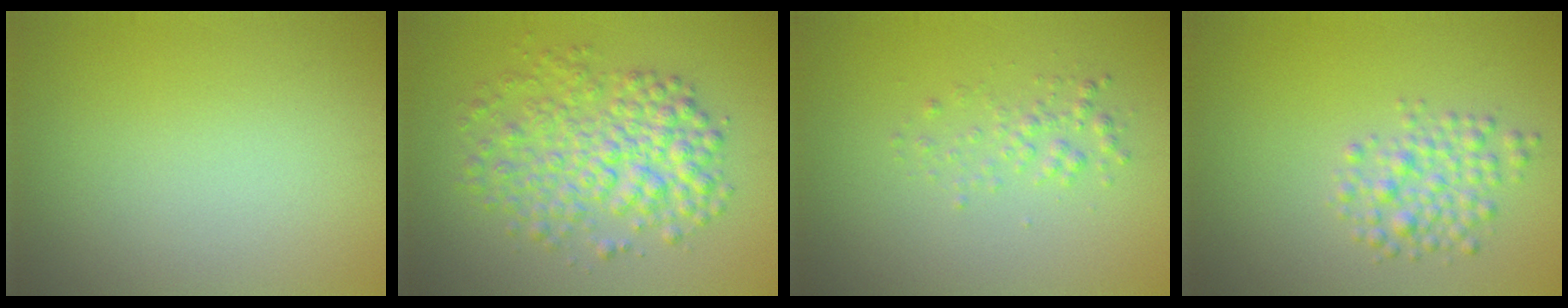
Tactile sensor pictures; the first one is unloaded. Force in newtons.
{"total": 5.6, "press": 5.6, "slide": 0.1}
{"total": 1.5, "press": 1.5, "slide": 0.1}
{"total": 2.7, "press": 2.7, "slide": 0.1}